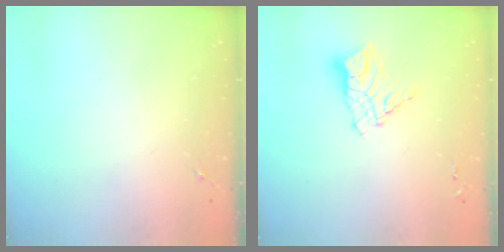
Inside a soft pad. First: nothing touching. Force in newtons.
{"total": 11.0, "press": 10.9, "slide": 1.0}